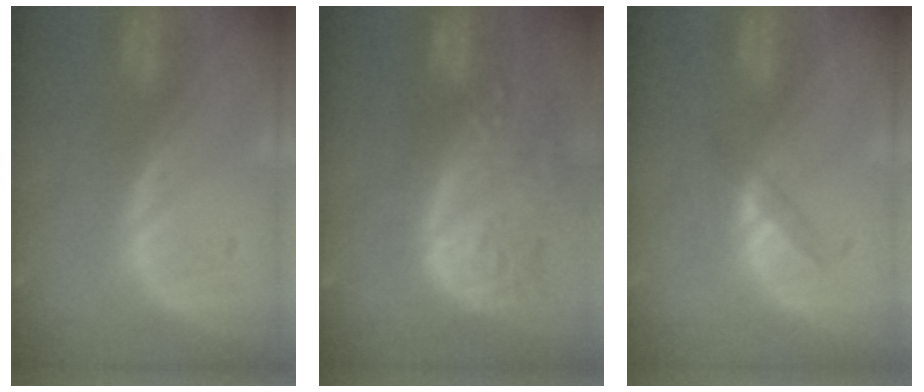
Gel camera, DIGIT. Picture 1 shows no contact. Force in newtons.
{"total": 14.2, "press": 11.7, "slide": 8.1}
{"total": 1.9, "press": 1.7, "slide": 1.0}